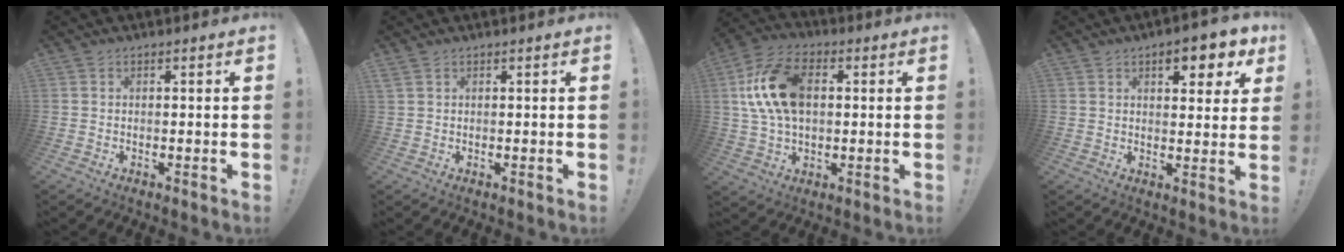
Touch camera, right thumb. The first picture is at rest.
{"total": 0.9, "force": [0.5, 0.3, 0.7], "torque": [-0.015, 0.001, 0.011]}
{"total": 17.2, "force": [2.7, 11.1, 12.9], "torque": [-0.238, 0.010, 0.050]}
{"total": 8.5, "force": [4.4, 3.5, 6.4], "torque": [-0.071, -0.018, 0.071]}